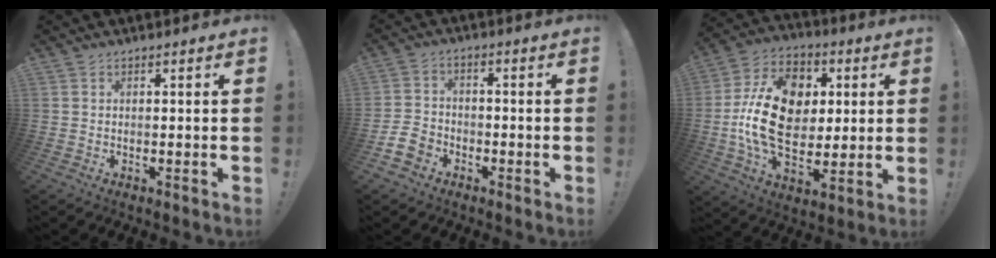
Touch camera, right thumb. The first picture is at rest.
{"total": 7.2, "force": [-4.3, 5.1, 2.8], "torque": [-0.057, 0.024, -0.081]}
{"total": 22.4, "force": [1.3, 15.8, 15.8], "torque": [-0.270, 0.004, 0.029]}